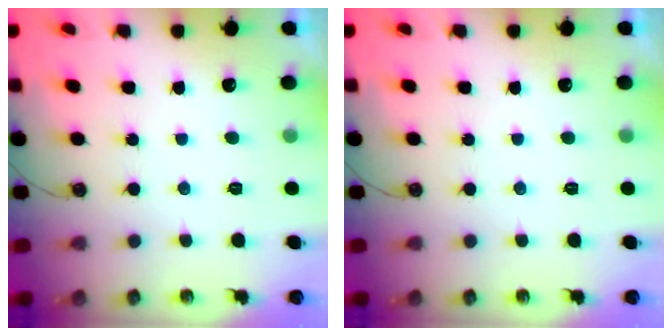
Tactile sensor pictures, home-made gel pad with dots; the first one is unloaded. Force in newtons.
{"total": 0.0}